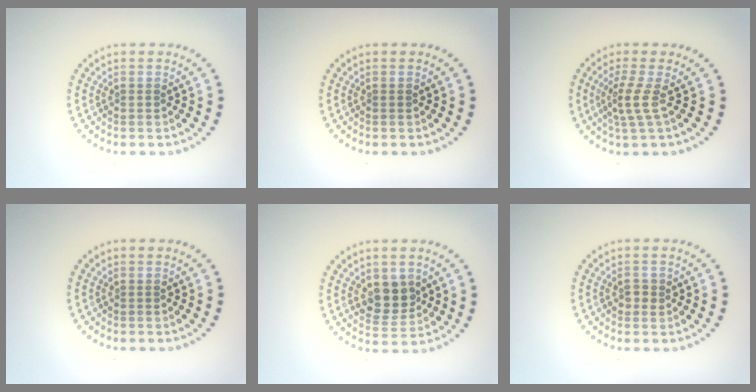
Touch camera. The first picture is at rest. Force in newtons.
{"total": 0.0}
{"total": 2.4, "press": 1.6, "slide": 1.7}
{"total": 0.0}
{"total": 3.6, "press": 3.4, "slide": 1.0}
{"total": 1.2, "press": 1.2, "slide": 0.2}